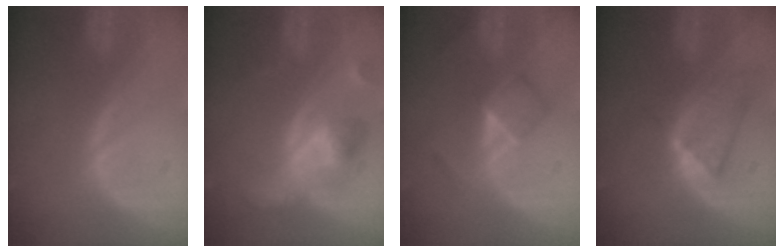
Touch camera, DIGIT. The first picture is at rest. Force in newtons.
{"total": 6.0, "press": 6.0, "slide": 0.2}
{"total": 5.2, "press": 4.5, "slide": 2.6}
{"total": 6.0, "press": 5.6, "slide": 1.9}